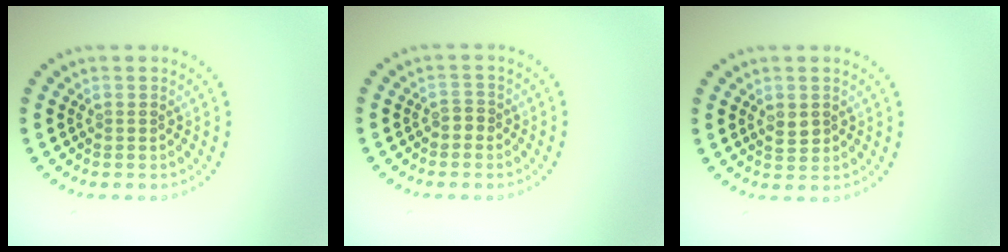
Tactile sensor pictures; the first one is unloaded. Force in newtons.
{"total": 1.0, "press": 0.9, "slide": 0.4}
{"total": 1.4, "press": 1.4, "slide": 0.3}